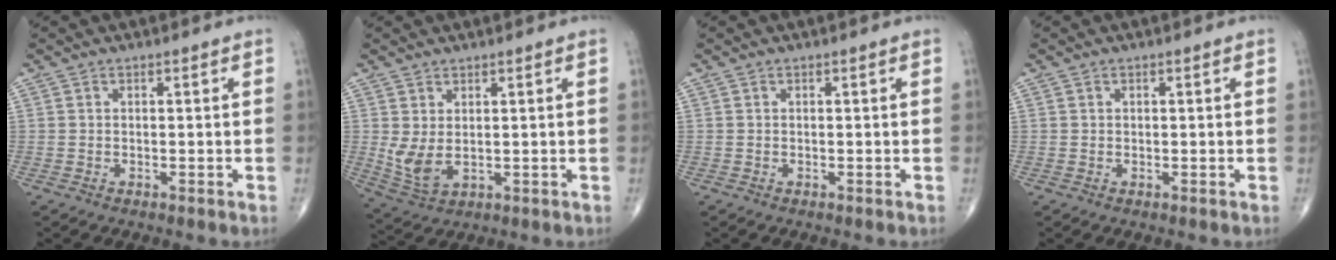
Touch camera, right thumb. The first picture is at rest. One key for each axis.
{"total": 5.6, "fx": 0.8, "fy": 2.9, "fz": 4.7, "tx": -0.099, "ty": -0.008, "tz": 0.030}
{"total": 0.0}
{"total": 0.0}